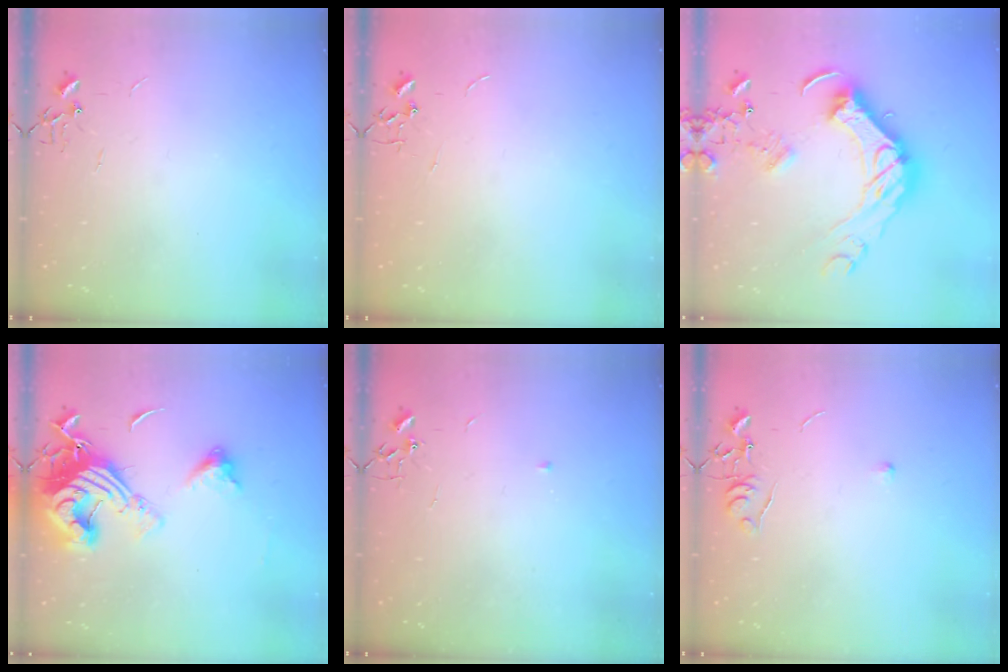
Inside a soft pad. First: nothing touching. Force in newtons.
{"total": 0.0}
{"total": 23.6, "press": 23.4, "slide": 2.4}
{"total": 18.4, "press": 18.3, "slide": 2.0}
{"total": 4.2, "press": 4.2, "slide": 0.6}
{"total": 5.5, "press": 5.4, "slide": 0.8}